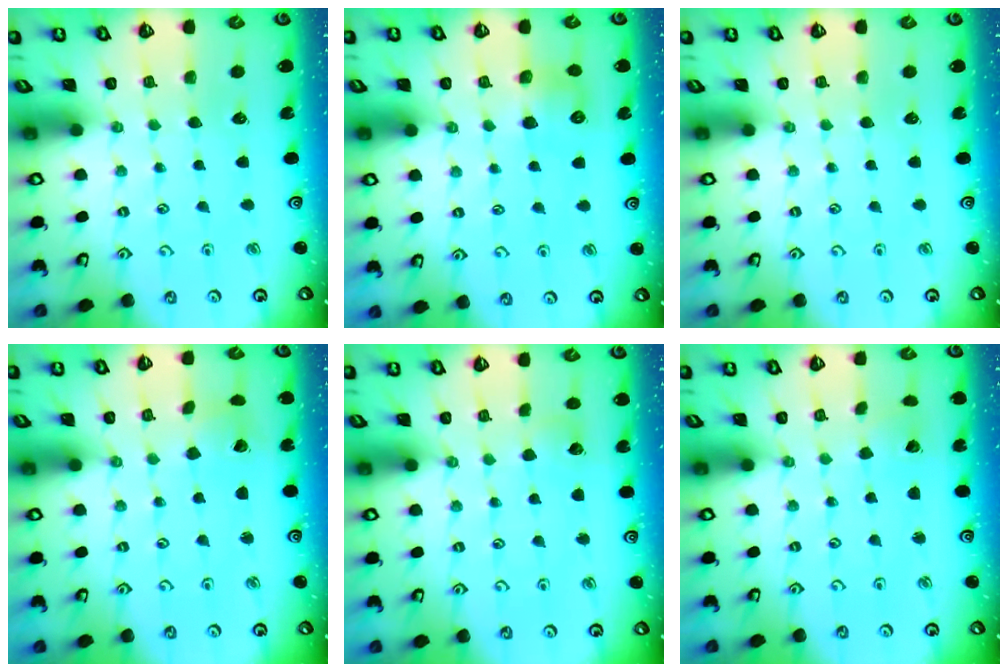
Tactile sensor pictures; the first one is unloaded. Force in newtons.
{"total": 6.5, "press": 6.5, "slide": 0.6}
{"total": 0.0}
{"total": 2.2, "press": 2.2, "slide": 0.2}
{"total": 3.0, "press": 3.0, "slide": 0.3}
{"total": 2.5, "press": 2.5, "slide": 0.3}